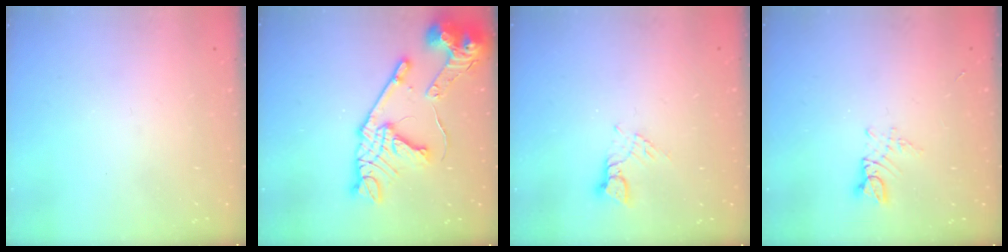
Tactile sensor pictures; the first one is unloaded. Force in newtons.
{"total": 19.4, "press": 19.4, "slide": 1.8}
{"total": 2.6, "press": 2.6, "slide": 0.3}
{"total": 2.8, "press": 2.8, "slide": 0.3}